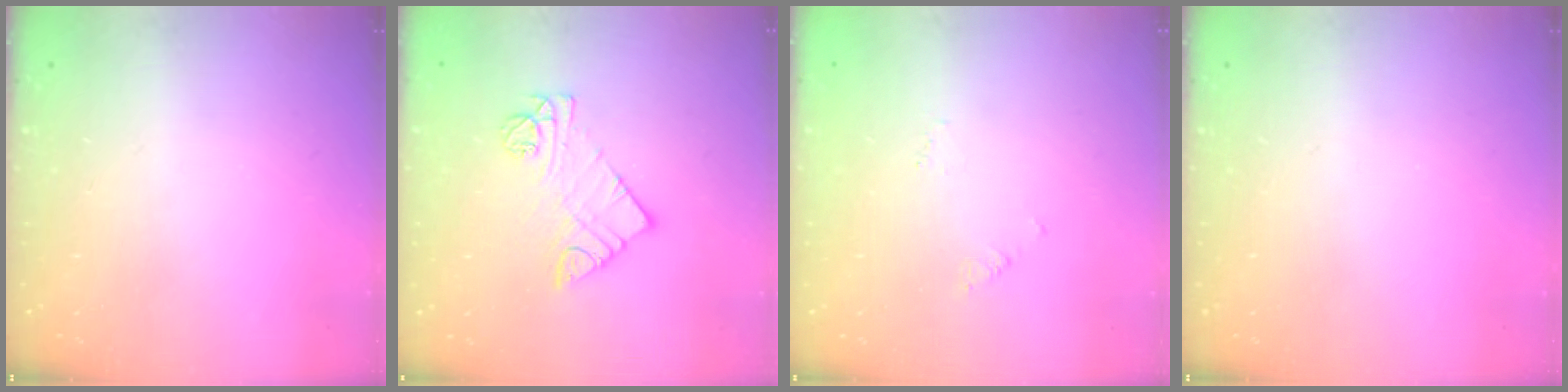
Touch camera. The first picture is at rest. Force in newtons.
{"total": 10.1, "press": 10.0, "slide": 0.7}
{"total": 2.7, "press": 2.7, "slide": 0.2}
{"total": 0.0}